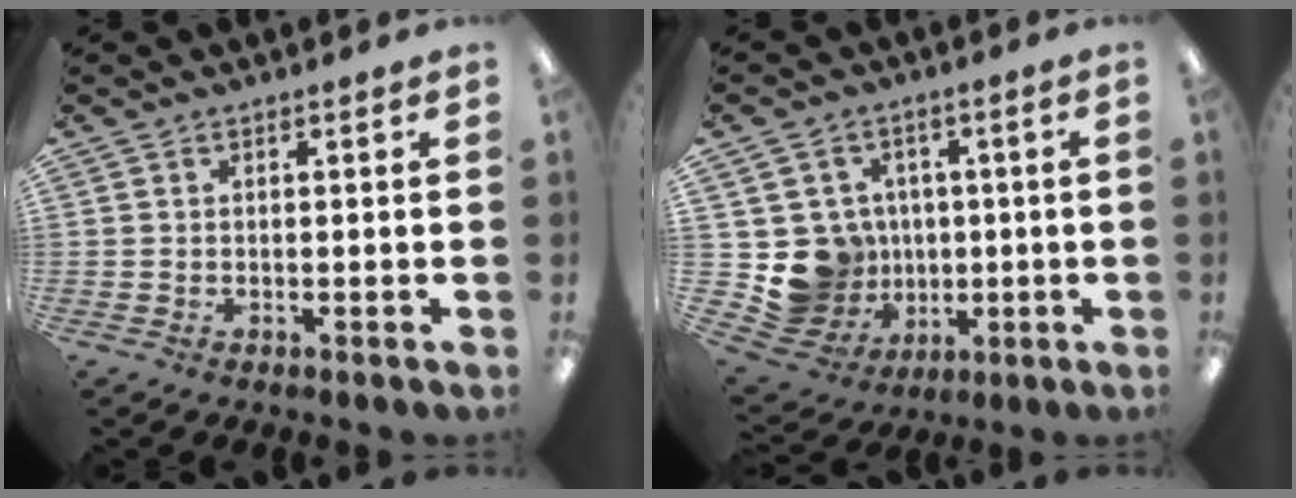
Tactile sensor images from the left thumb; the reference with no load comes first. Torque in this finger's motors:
{"motor_torque": [0.02, 0.06, 0.30, -0.29, 0.03]}